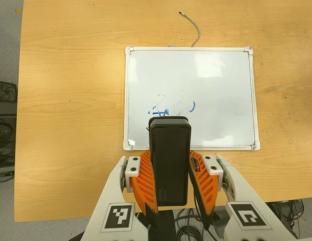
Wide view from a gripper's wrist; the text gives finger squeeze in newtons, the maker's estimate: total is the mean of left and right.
{"total": 7.1, "left": 6.4, "right": 7.9}